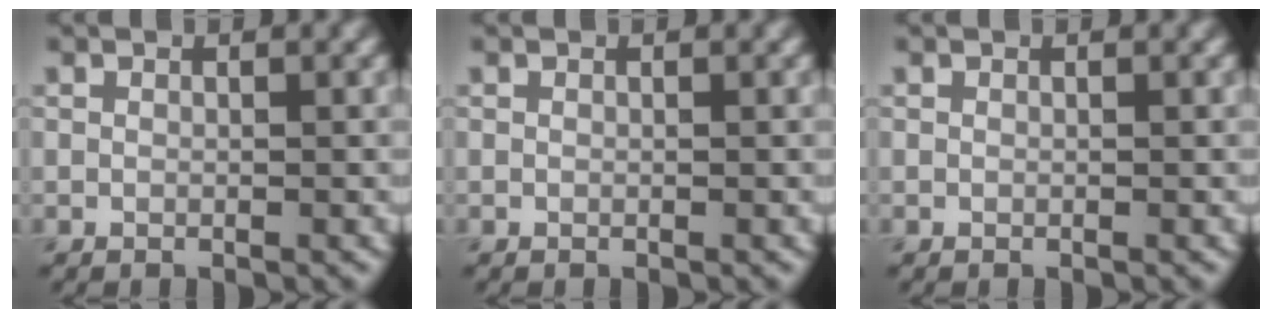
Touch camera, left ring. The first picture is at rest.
{"total": 0.0}
{"total": 0.0}